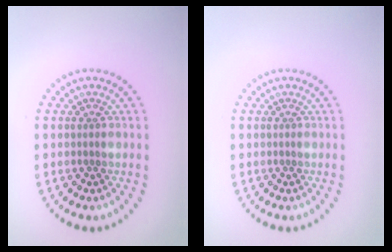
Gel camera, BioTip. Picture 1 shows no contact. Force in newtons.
{"total": 0.0}